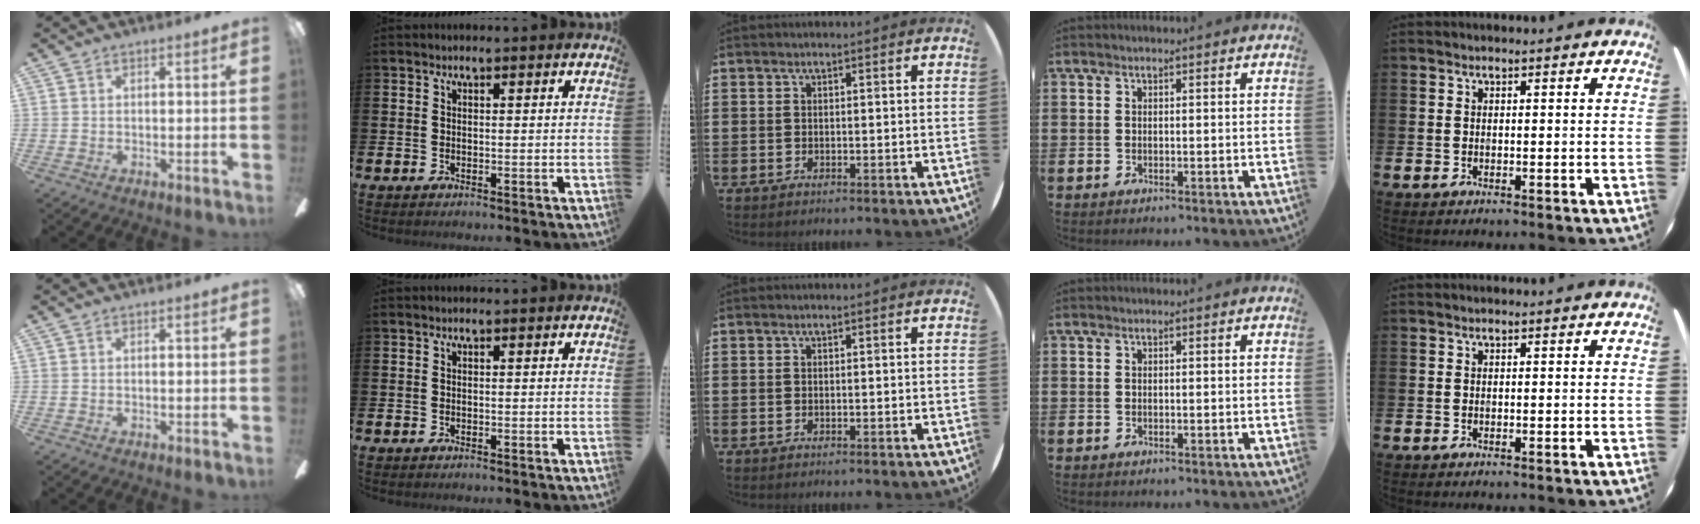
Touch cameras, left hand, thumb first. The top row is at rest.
{}